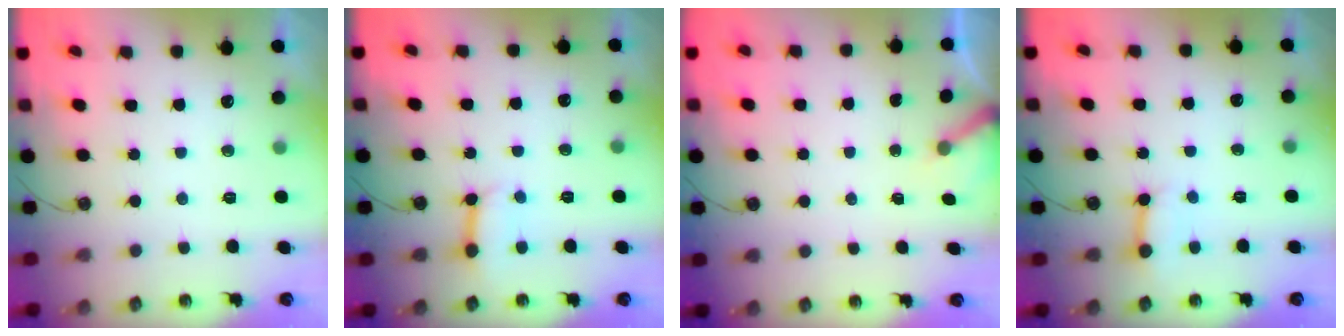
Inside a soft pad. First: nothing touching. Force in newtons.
{"total": 6.2, "press": 6.1, "slide": 0.8}
{"total": 2.5, "press": 2.5, "slide": 0.3}
{"total": 4.9, "press": 4.9, "slide": 0.6}